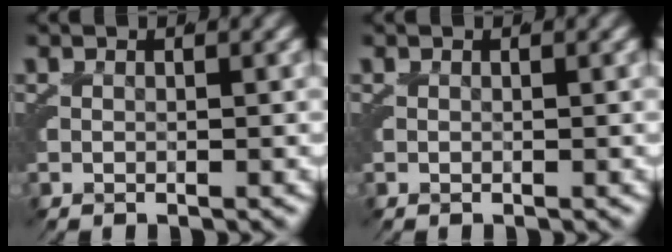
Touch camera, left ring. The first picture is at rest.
{"total": 0.0}